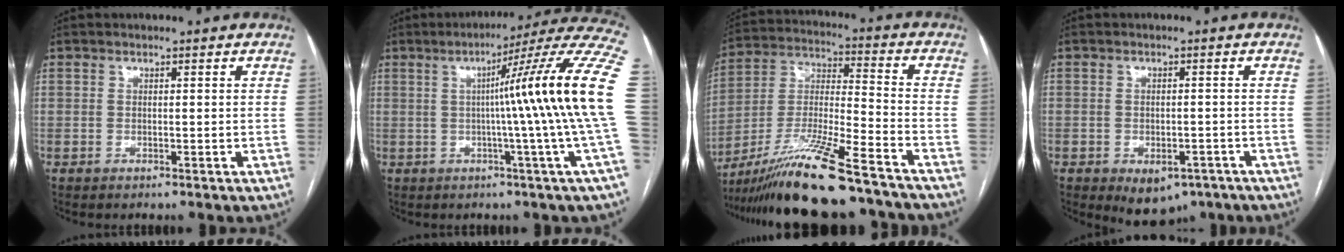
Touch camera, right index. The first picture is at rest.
{"total": 18.2, "force": [0.4, -3.2, 17.9], "torque": [-0.215, 0.013, -0.008]}
{"total": 18.8, "force": [-15.0, 0.6, 11.4], "torque": [-0.237, -0.030, -0.268]}
{"total": 6.8, "force": [-4.3, 4.2, 3.2], "torque": [-0.033, 0.002, -0.051]}